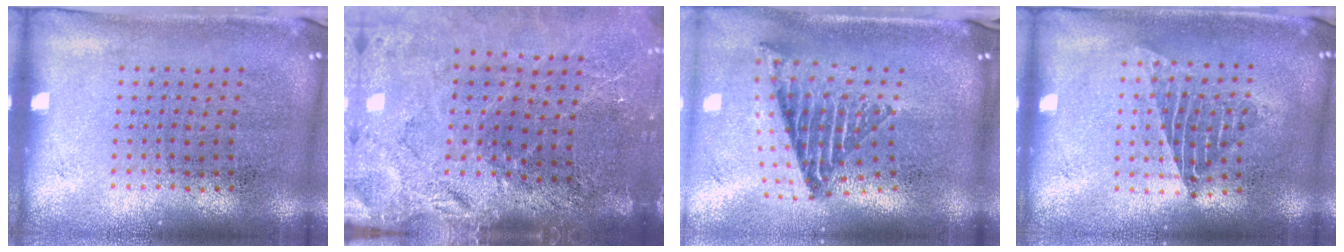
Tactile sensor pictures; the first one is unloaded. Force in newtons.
{"total": 4.0, "press": 3.3, "slide": 2.3}
{"total": 2.1, "press": 1.4, "slide": 1.5}
{"total": 1.3, "press": 1.2, "slide": 0.6}